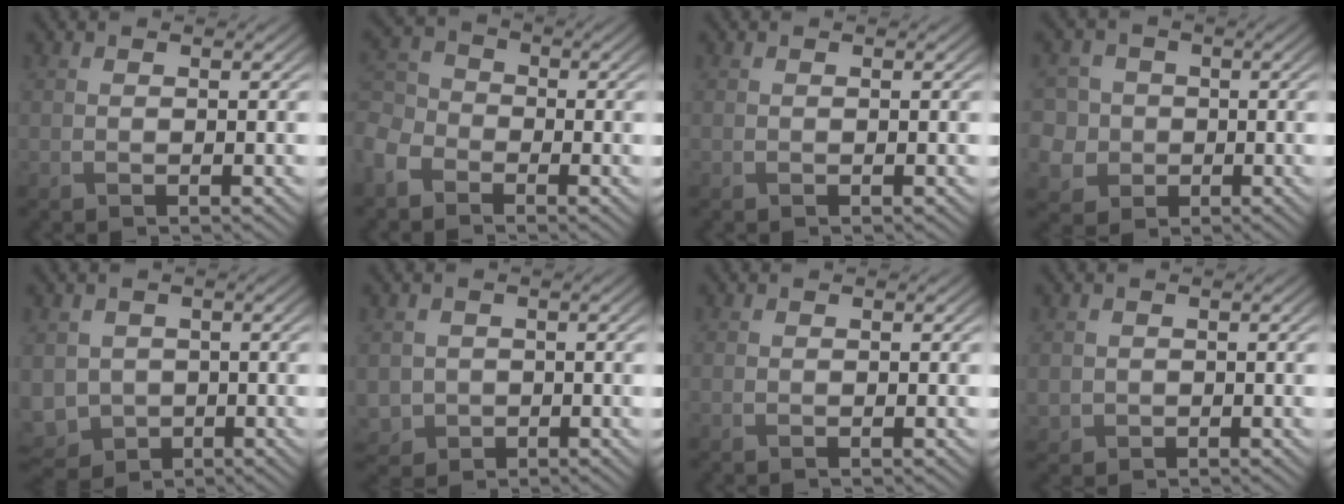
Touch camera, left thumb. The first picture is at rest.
{"total": 6.3, "force": [-3.7, 4.3, 2.6], "torque": [-0.083, -0.005, -0.097]}
{"total": 0.0}
{"total": 7.0, "force": [-0.3, 6.7, 1.9], "torque": [-0.078, 0.017, -0.034]}
{"total": 5.5, "force": [-0.9, 4.8, 2.4], "torque": [-0.083, -0.022, -0.020]}
{"total": 2.8, "force": [-0.3, 2.8, 0.5], "torque": [-0.025, -0.013, -0.007]}
{"total": 0.0}
{"total": 1.4, "force": [0.0, 1.4, 0.0], "torque": [-0.005, -0.008, -0.002]}